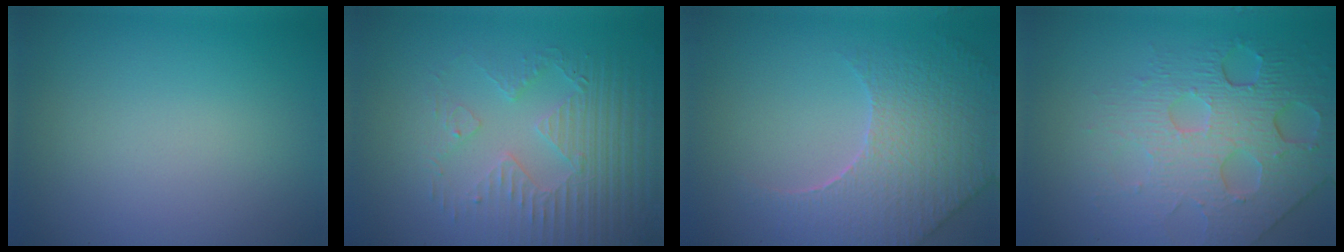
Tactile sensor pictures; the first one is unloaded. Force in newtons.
{"total": 4.2, "press": 4.1, "slide": 0.9}
{"total": 7.0, "press": 5.5, "slide": 4.3}
{"total": 8.1, "press": 5.4, "slide": 6.1}